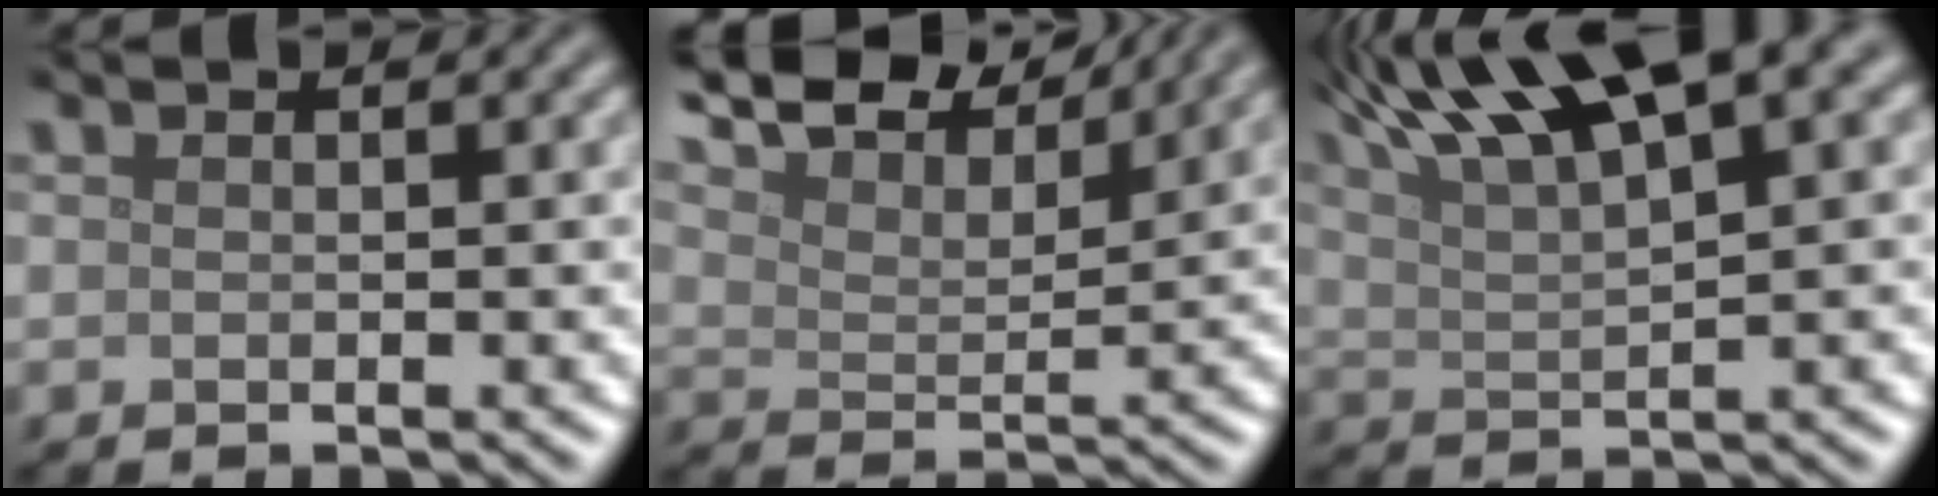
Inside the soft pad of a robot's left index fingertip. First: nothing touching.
{"total": 9.3, "force": [8.2, 2.1, 3.8], "torque": [-0.078, 0.020, 0.114]}
{"total": 10.7, "force": [6.9, 2.5, 7.9], "torque": [-0.130, 0.027, 0.117]}